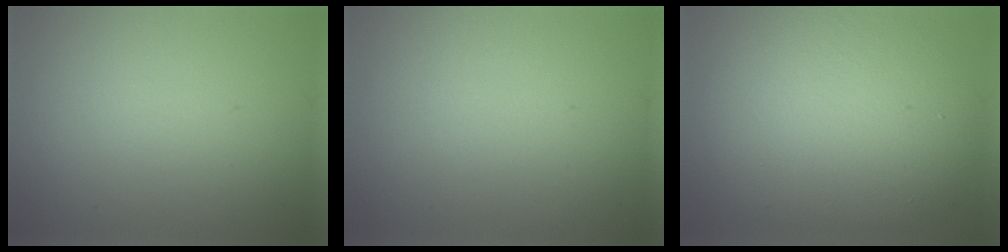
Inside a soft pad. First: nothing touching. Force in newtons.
{"total": 0.0}
{"total": 10.5, "press": 10.5, "slide": 0.5}